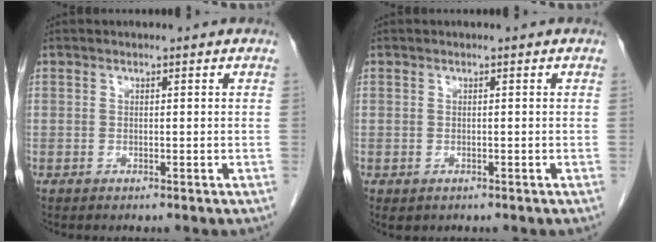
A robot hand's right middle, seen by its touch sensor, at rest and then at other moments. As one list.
[{"total": 0.6, "force": [-0.2, 0.5, 0.2], "torque": [-0.006, 0.002, 0.003]}]